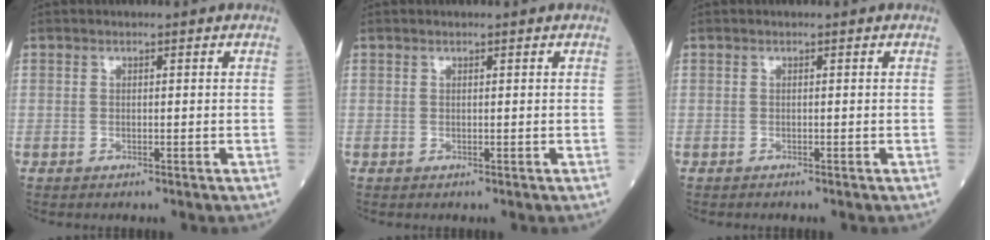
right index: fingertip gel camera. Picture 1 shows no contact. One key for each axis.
{"total": 0.0}
{"total": 0.0}